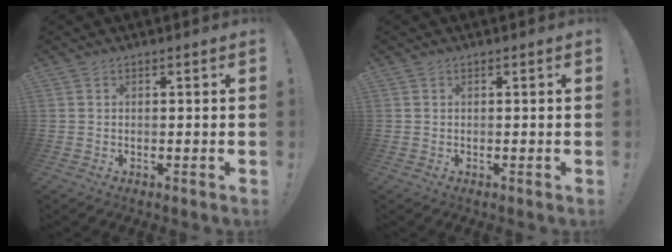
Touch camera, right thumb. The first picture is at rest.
{"total": 0.0}